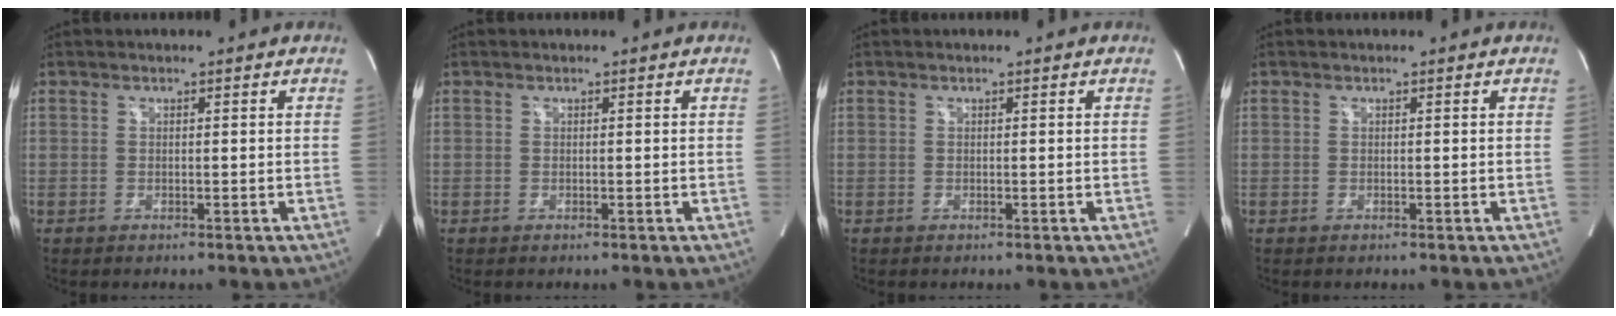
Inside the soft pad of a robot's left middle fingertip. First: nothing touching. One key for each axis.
{"total": 0.0}
{"total": 0.0}
{"total": 0.0}